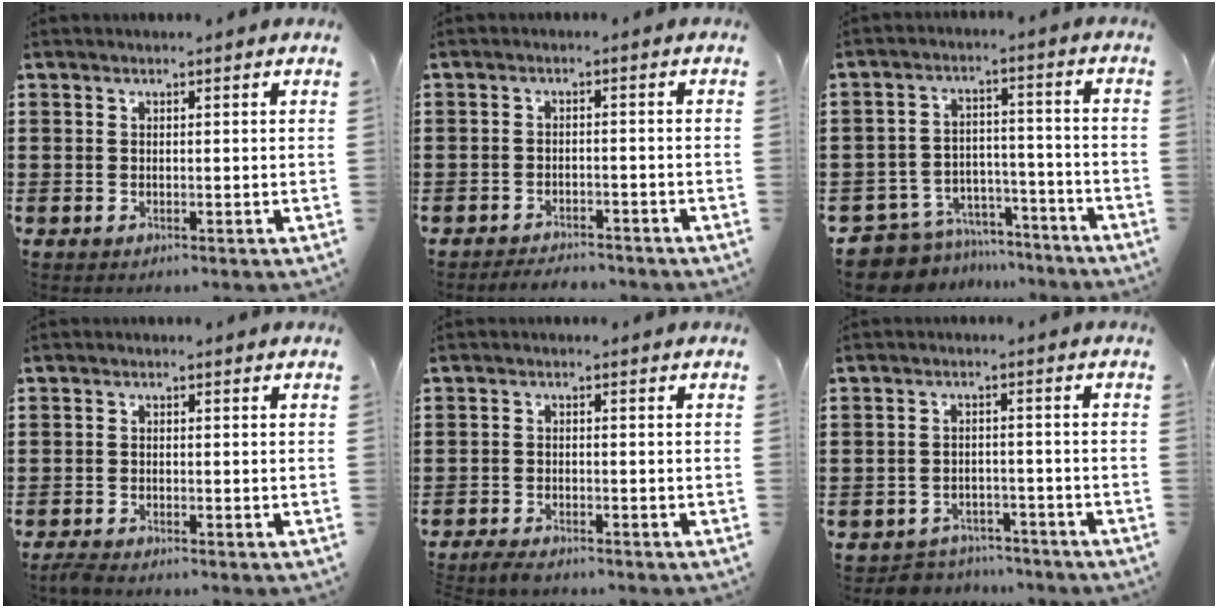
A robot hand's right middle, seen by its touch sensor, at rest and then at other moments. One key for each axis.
{"total": 2.4, "fx": -2.4, "fy": 0.3, "fz": 0.0, "tx": -0.007, "ty": 0.000, "tz": -0.051}
{"total": 7.6, "fx": -7.3, "fy": 1.8, "fz": 0.6, "tx": -0.017, "ty": 0.020, "tz": -0.147}
{"total": 1.5, "fx": -1.4, "fy": 0.1, "fz": 0.5, "tx": -0.017, "ty": -0.003, "tz": -0.029}
{"total": 2.1, "fx": -2.0, "fy": 0.3, "fz": 0.4, "tx": -0.017, "ty": 0.000, "tz": -0.043}
{"total": 3.6, "fx": -3.6, "fy": 0.8, "fz": -0.3, "tx": -0.004, "ty": 0.003, "tz": -0.078}